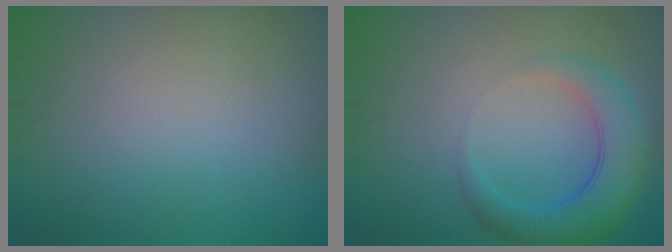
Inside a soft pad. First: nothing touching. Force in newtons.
{"total": 5.0, "press": 5.0, "slide": 0.4}